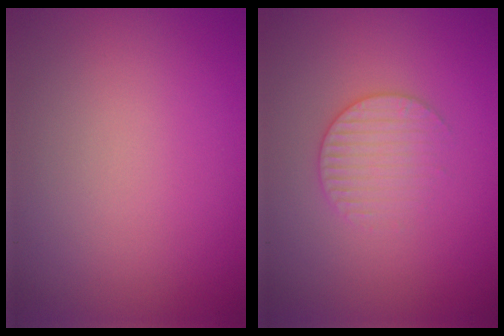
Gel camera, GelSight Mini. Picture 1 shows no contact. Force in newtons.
{"total": 2.5, "press": 2.5, "slide": 0.4}